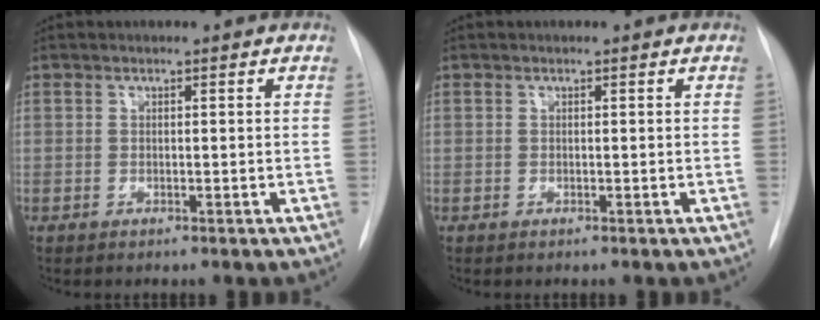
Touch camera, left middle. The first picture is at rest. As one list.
[{"total": 0.0}]